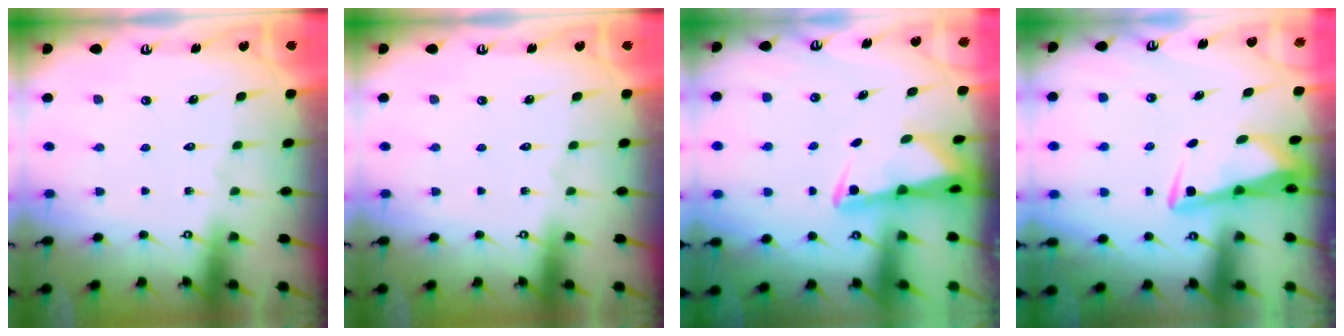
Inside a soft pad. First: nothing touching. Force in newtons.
{"total": 0.0}
{"total": 2.3, "press": 2.2, "slide": 0.5}
{"total": 3.4, "press": 3.4, "slide": 0.4}